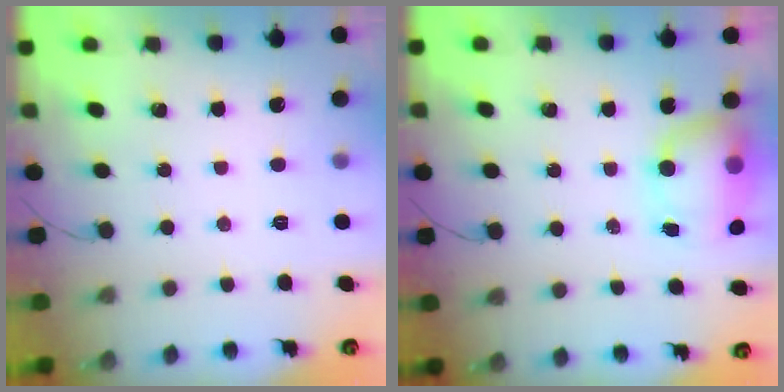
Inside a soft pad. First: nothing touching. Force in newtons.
{"total": 8.4, "press": 8.1, "slide": 2.3}